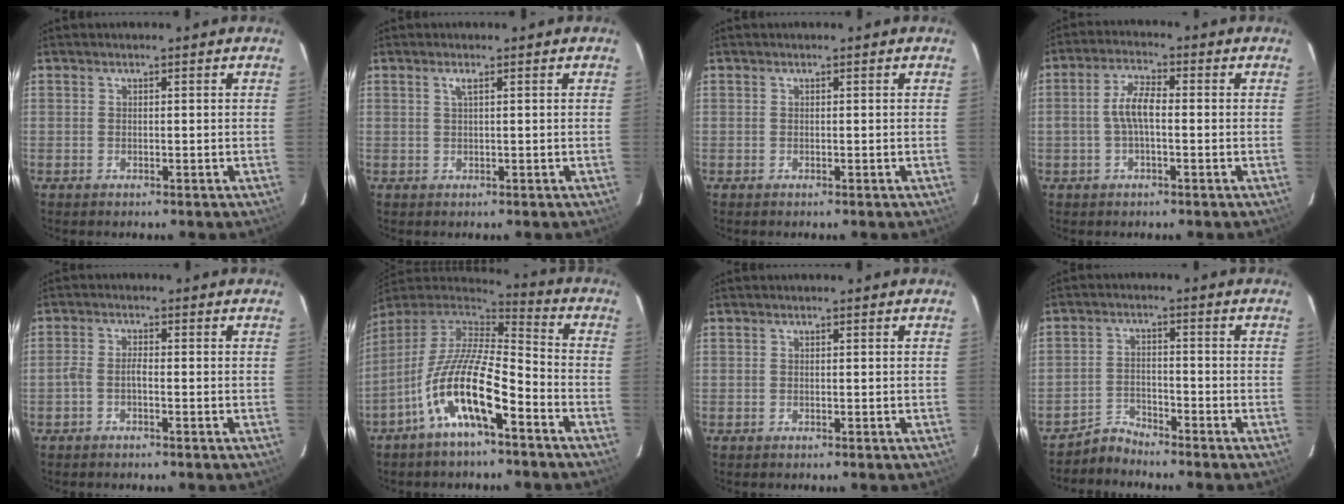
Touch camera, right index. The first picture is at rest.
{"total": 1.1, "force": [0.4, -0.2, 1.0], "torque": [-0.018, 0.002, 0.007]}
{"total": 0.0}
{"total": 5.1, "force": [-0.7, 1.8, 4.8], "torque": [-0.100, 0.014, -0.014]}
{"total": 1.9, "force": [-1.2, 0.4, 1.5], "torque": [-0.038, 0.007, -0.028]}
{"total": 15.9, "force": [-7.9, 4.4, 13.0], "torque": [-0.251, -0.011, -0.153]}
{"total": 0.0}
{"total": 3.8, "force": [-3.8, 0.4, -0.7], "torque": [0.009, 0.011, -0.071]}